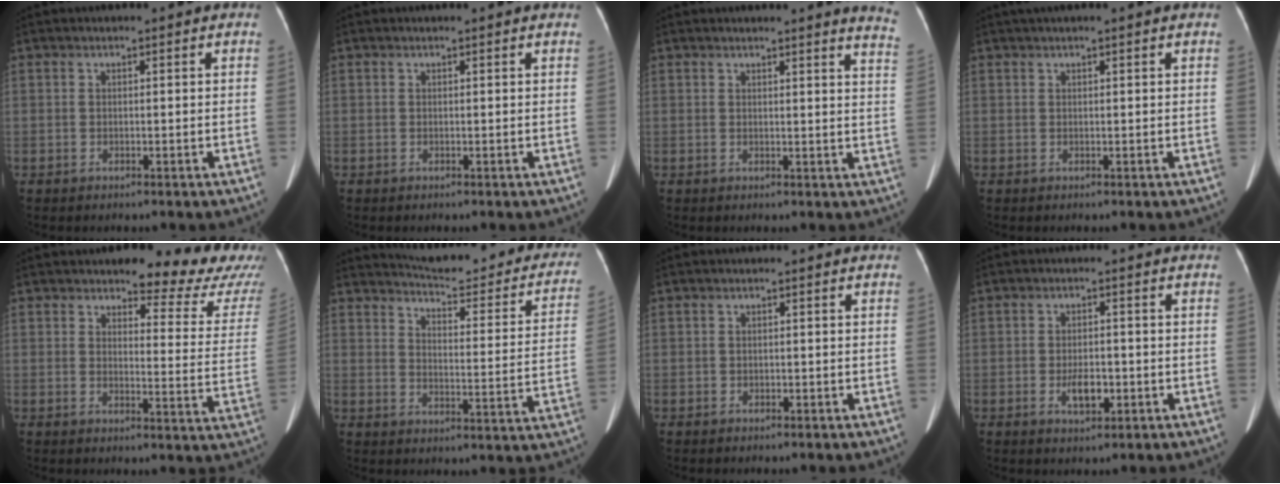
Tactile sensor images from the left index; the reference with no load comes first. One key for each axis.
{"total": 0.0}
{"total": 7.1, "fx": 6.7, "fy": -0.5, "fz": 2.3, "tx": -0.018, "ty": -0.051, "tz": 0.042}
{"total": 1.3, "fx": 0.8, "fy": -0.2, "fz": 1.0, "tx": -0.022, "ty": 0.017, "tz": 0.019}
{"total": 14.6, "fx": 12.8, "fy": 4.1, "fz": 5.5, "tx": -0.033, "ty": -0.044, "tz": 0.115}
{"total": 24.0, "fx": 21.5, "fy": 4.6, "fz": 9.7, "tx": -0.119, "ty": -0.058, "tz": 0.244}
{"total": 0.5, "fx": -0.3, "fy": 0.4, "fz": 0.2, "tx": -0.003, "ty": 0.001, "tz": -0.007}
{"total": 3.9, "fx": -1.4, "fy": 1.8, "fz": 3.2, "tx": -0.058, "ty": 0.000, "tz": -0.018}